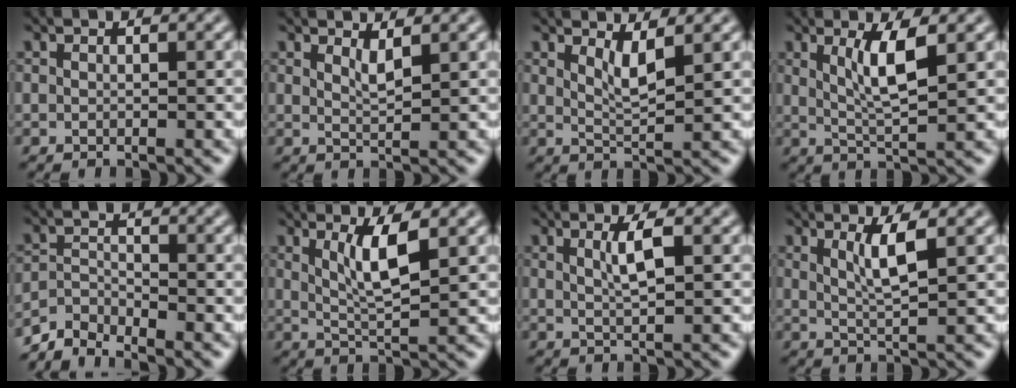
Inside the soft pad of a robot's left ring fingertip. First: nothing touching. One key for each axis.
{"total": 1.4, "fx": 1.0, "fy": 0.2, "fz": 1.0, "tx": -0.021, "ty": -0.004, "tz": 0.018}
{"total": 2.3, "fx": 1.4, "fy": 0.5, "fz": 1.8, "tx": -0.031, "ty": -0.010, "tz": 0.027}
{"total": 3.9, "fx": 1.4, "fy": 0.8, "fz": 3.6, "tx": -0.067, "ty": -0.005, "tz": 0.029}
{"total": 3.1, "fx": -2.9, "fy": 0.8, "fz": 0.6, "tx": -0.008, "ty": 0.003, "tz": -0.068}
{"total": 3.9, "fx": 1.5, "fy": 0.8, "fz": 3.5, "tx": -0.066, "ty": -0.006, "tz": 0.031}
{"total": 2.6, "fx": 0.9, "fy": 0.6, "fz": 2.3, "tx": -0.039, "ty": 0.000, "tz": 0.015}
{"total": 3.0, "fx": 1.2, "fy": 0.6, "fz": 2.7, "tx": -0.047, "ty": -0.004, "tz": 0.024}